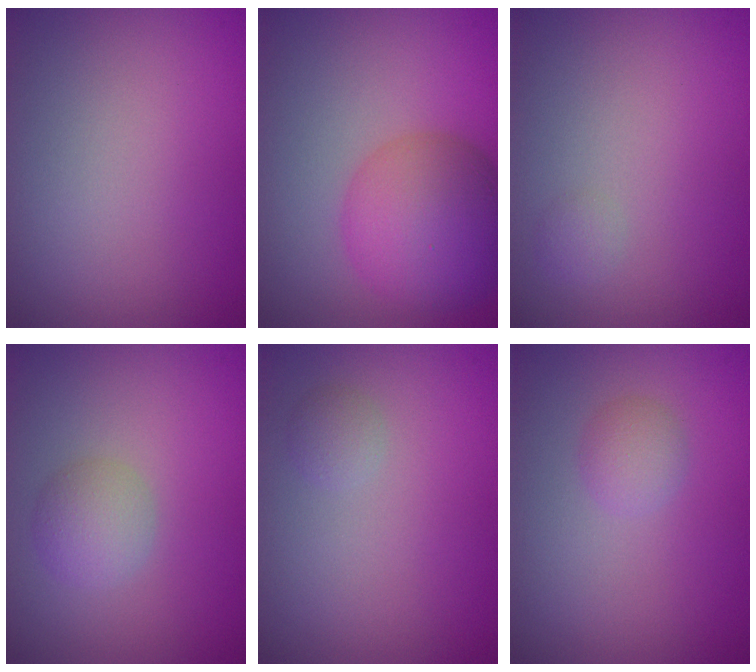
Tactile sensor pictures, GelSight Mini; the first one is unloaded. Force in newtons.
{"total": 7.2, "press": 7.2, "slide": 0.2}
{"total": 0.7, "press": 0.7, "slide": 0.0}
{"total": 2.2, "press": 2.2, "slide": 0.0}
{"total": 1.0, "press": 1.0, "slide": 0.1}
{"total": 1.4, "press": 1.4, "slide": 0.1}